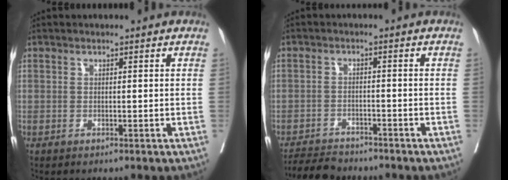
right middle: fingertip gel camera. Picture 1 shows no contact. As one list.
[{"total": 5.3, "force": [-5.1, 1.1, 0.8], "torque": [-0.011, -0.014, -0.088]}]